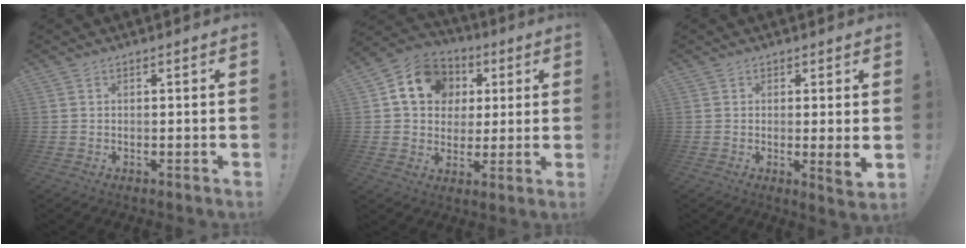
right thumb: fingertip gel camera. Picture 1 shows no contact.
{"total": 14.2, "force": [4.4, 11.9, 6.4], "torque": [-0.078, -0.013, 0.087]}
{"total": 4.1, "force": [0.5, 0.0, 4.1], "torque": [-0.046, -0.018, 0.008]}